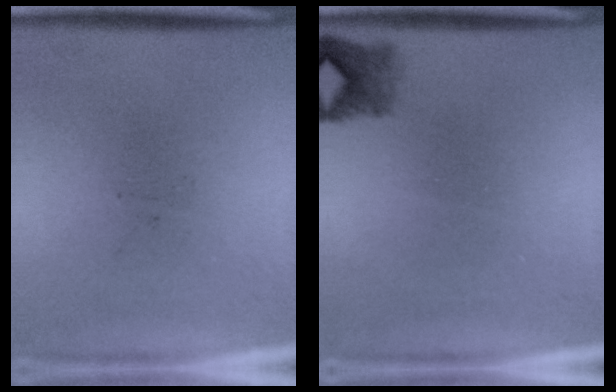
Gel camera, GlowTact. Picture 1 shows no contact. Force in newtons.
{"total": 2.0}